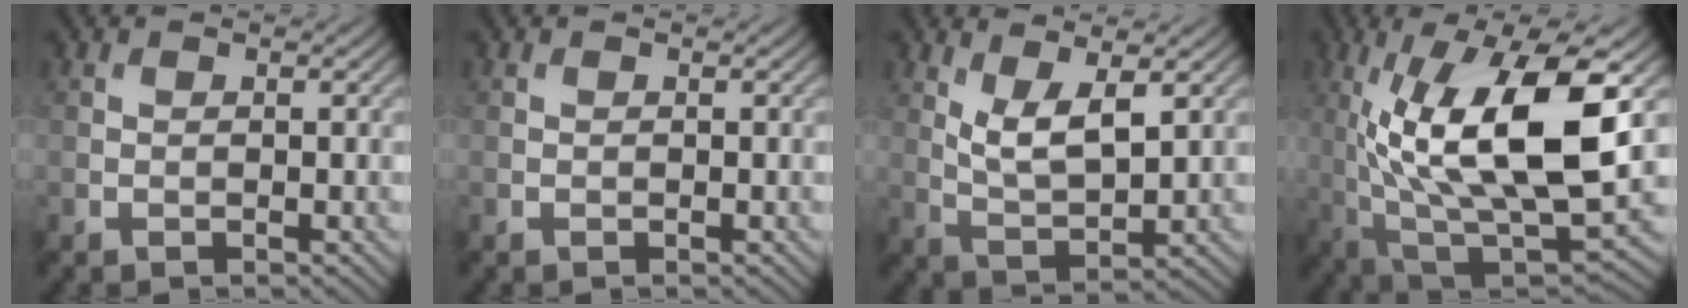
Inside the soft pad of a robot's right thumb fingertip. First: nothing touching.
{"total": 0.0}
{"total": 5.8, "force": [2.4, 2.1, 4.8], "torque": [-0.104, -0.010, 0.051]}
{"total": 16.4, "force": [2.5, 6.3, 14.9], "torque": [-0.271, -0.001, 0.041]}